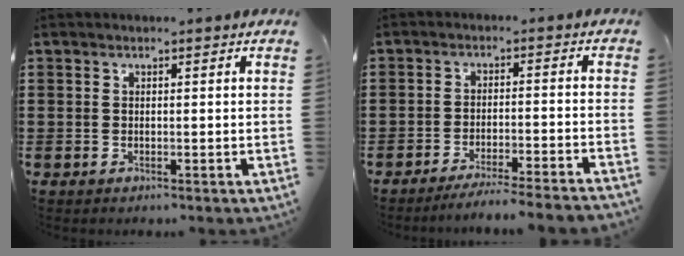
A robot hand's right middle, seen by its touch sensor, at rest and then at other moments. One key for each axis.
{"total": 3.9, "fx": -3.7, "fy": -0.3, "fz": 1.2, "tx": -0.019, "ty": -0.004, "tz": -0.075}